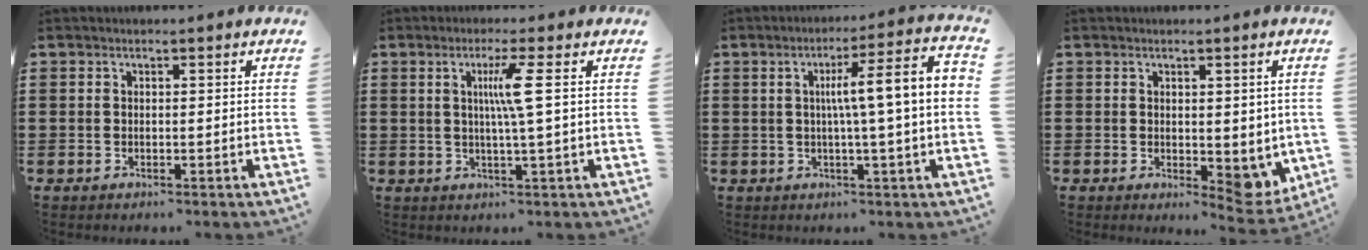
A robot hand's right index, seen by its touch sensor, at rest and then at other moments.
{"total": 5.0, "force": [0.9, -0.9, 4.8], "torque": [-0.093, -0.006, 0.008]}
{"total": 8.8, "force": [0.6, 0.1, 8.8], "torque": [-0.153, -0.006, 0.000]}
{"total": 3.8, "force": [0.6, 2.6, 2.7], "torque": [-0.029, 0.000, 0.010]}